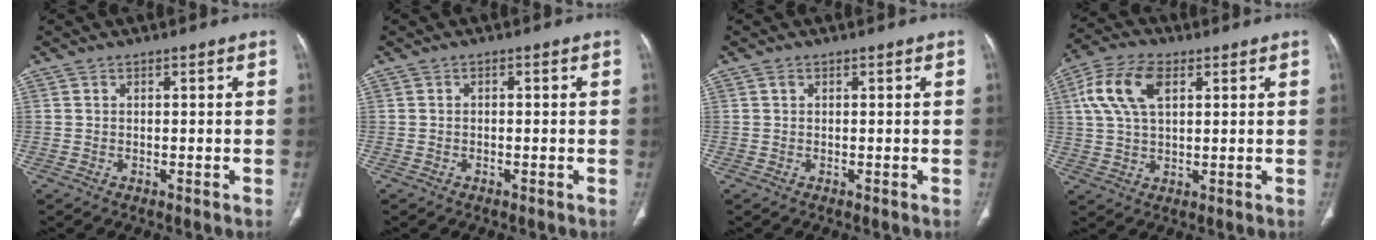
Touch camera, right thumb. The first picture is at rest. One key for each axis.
{"total": 0.0}
{"total": 0.7, "fx": 0.3, "fy": 0.5, "fz": 0.4, "tx": -0.008, "ty": 0.003, "tz": 0.005}
{"total": 10.8, "fx": 3.7, "fy": 5.9, "fz": 8.4, "tx": -0.173, "ty": 0.011, "tz": 0.068}